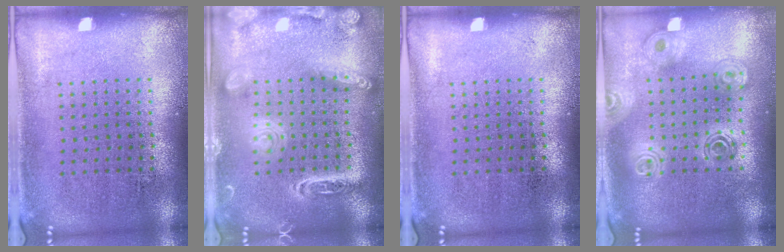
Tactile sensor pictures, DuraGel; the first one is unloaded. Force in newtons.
{"total": 3.9, "press": 3.8, "slide": 0.4}
{"total": 0.0}
{"total": 1.8, "press": 1.6, "slide": 0.9}